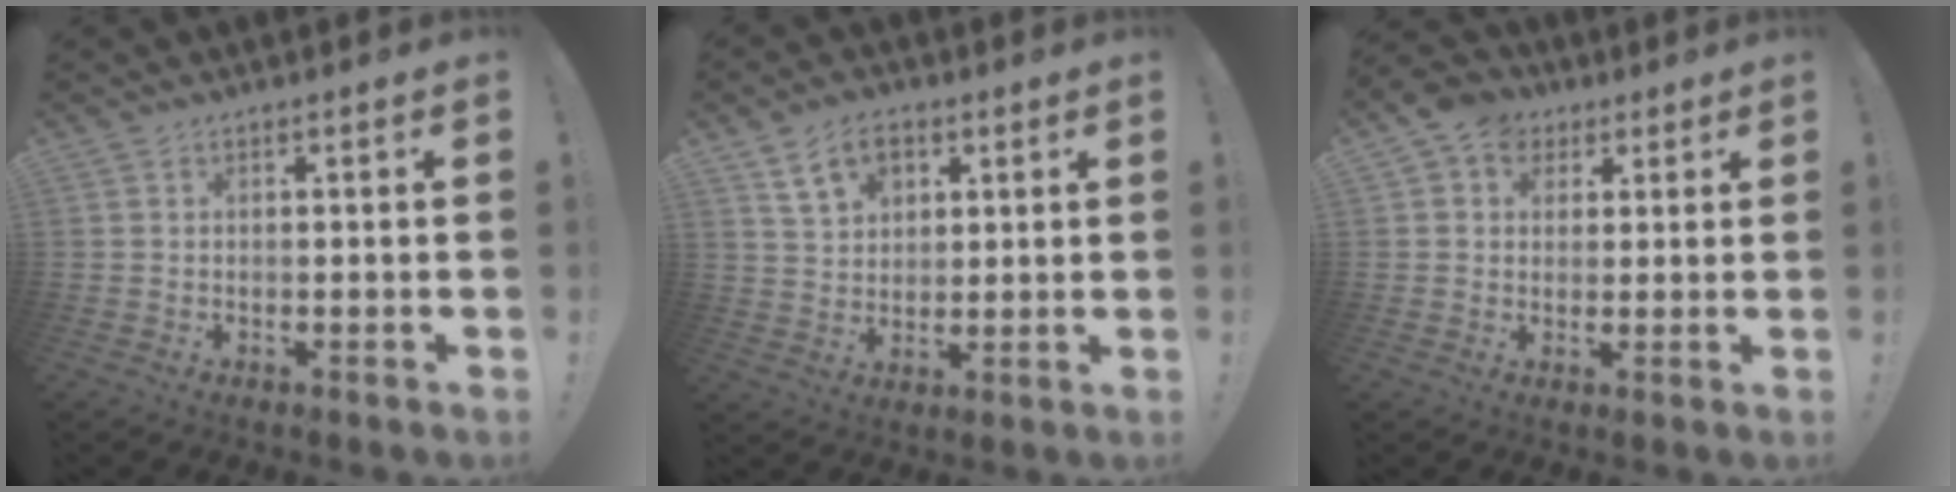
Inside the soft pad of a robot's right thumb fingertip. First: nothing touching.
{"total": 9.5, "force": [4.9, 6.5, 4.9], "torque": [-0.079, -0.010, 0.094]}
{"total": 7.0, "force": [2.7, 5.9, 2.5], "torque": [-0.037, -0.004, 0.054]}